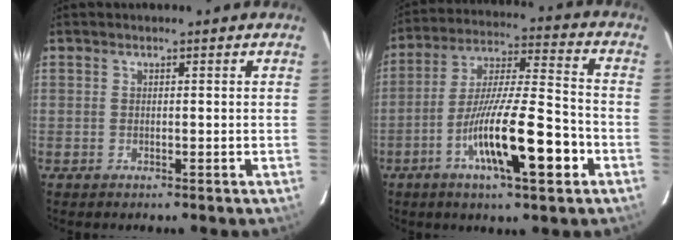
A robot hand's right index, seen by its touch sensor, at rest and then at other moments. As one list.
[{"total": 16.1, "force": [-6.3, 2.0, 14.6], "torque": [-0.261, -0.005, -0.109]}]